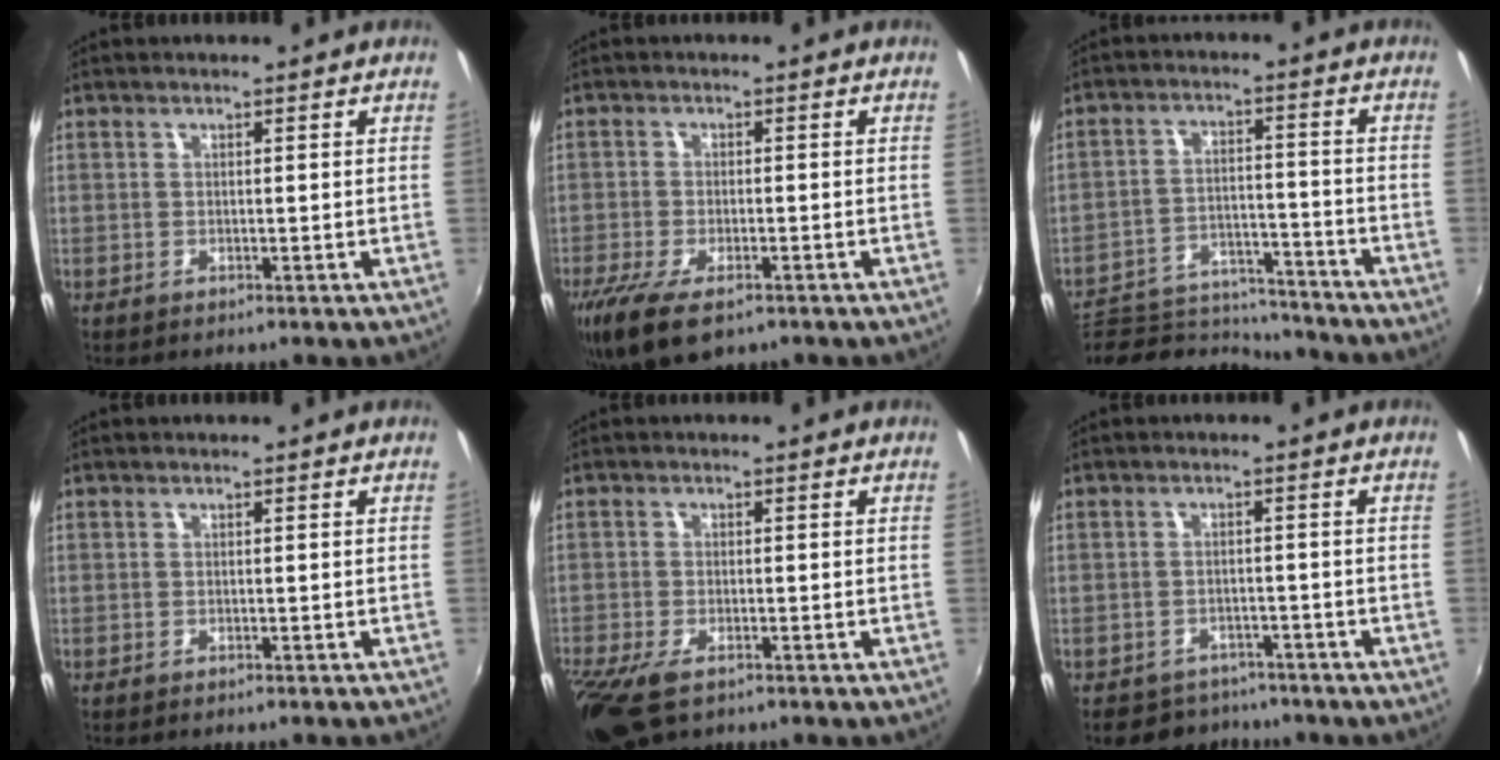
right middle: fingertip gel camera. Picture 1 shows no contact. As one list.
[{"total": 10.5, "force": [-6.6, 4.4, 7.0], "torque": [-0.163, -0.042, -0.114]}, {"total": 12.4, "force": [-12.0, 2.8, 1.7], "torque": [-0.045, 0.009, -0.187]}, {"total": 0.8, "force": [-0.7, 0.1, 0.3], "torque": [-0.005, -0.003, -0.010]}, {"total": 9.2, "force": [-6.1, 3.8, 5.8], "torque": [-0.145, -0.040, -0.114]}, {"total": 7.2, "force": [-6.1, 3.7, 1.3], "torque": [-0.037, 0.002, -0.087]}]